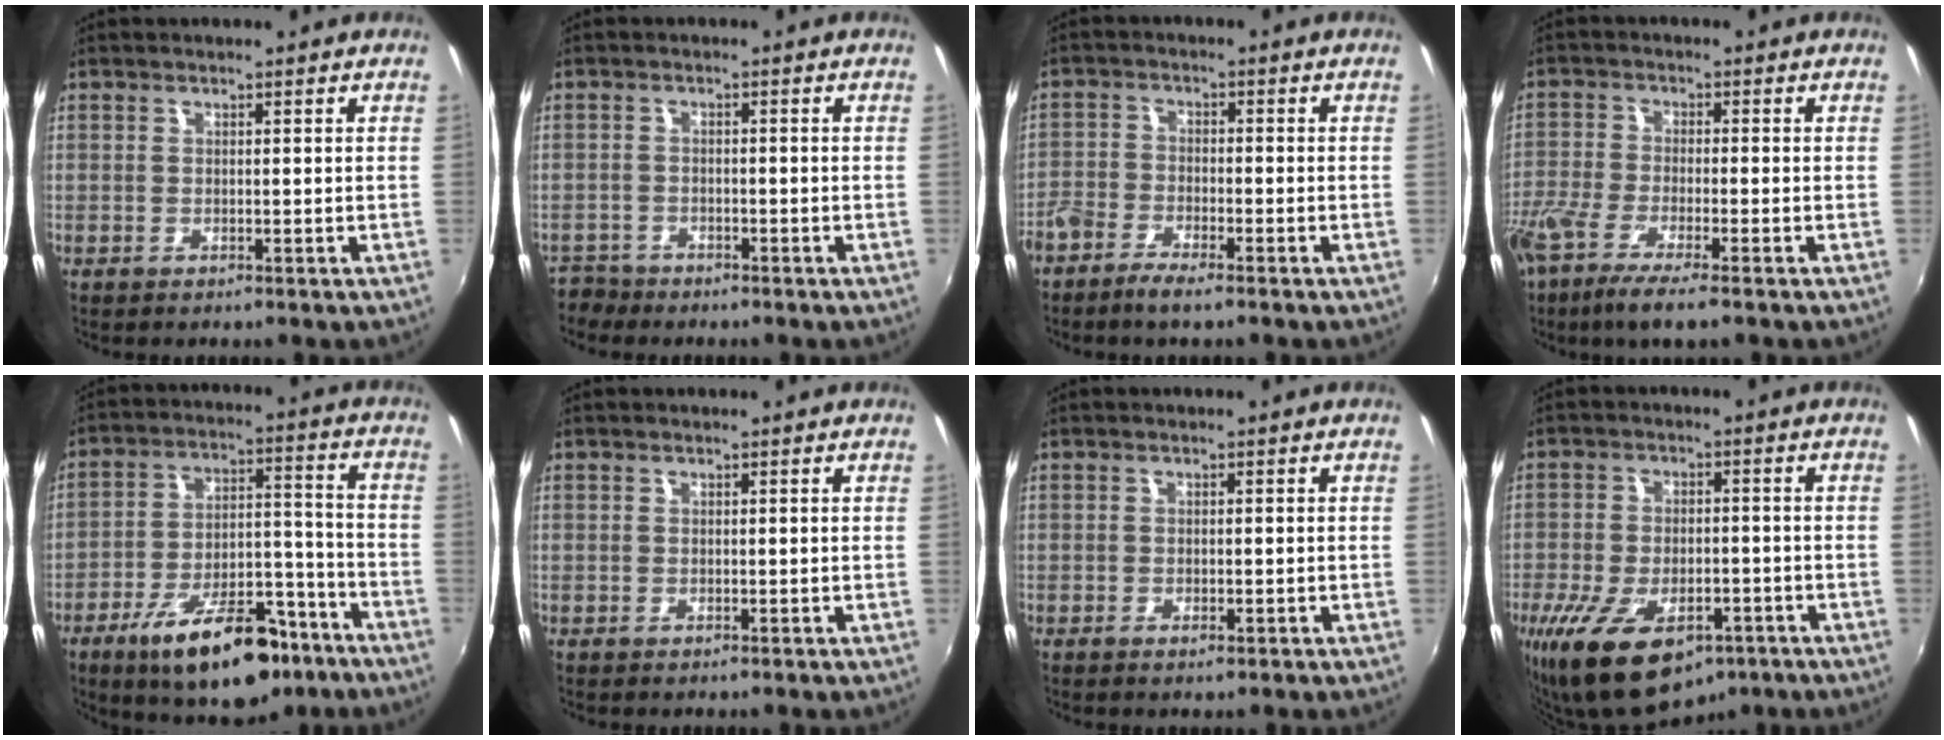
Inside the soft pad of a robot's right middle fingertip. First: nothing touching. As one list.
[{"total": 4.0, "force": [-3.6, 1.7, 0.2], "torque": [-0.021, -0.006, -0.071]}, {"total": 4.7, "force": [-3.7, 1.3, 2.6], "torque": [-0.076, -0.003, -0.080]}, {"total": 9.4, "force": [-6.7, 1.4, 6.4], "torque": [-0.150, -0.036, -0.132]}, {"total": 19.4, "force": [-12.7, 7.7, 12.4], "torque": [-0.203, 0.003, -0.184]}, {"total": 0.0}, {"total": 1.4, "force": [-0.8, 0.5, 1.0], "torque": [-0.017, -0.003, -0.012]}, {"total": 17.5, "force": [-10.0, 8.8, 11.3], "torque": [-0.241, -0.038, -0.156]}]